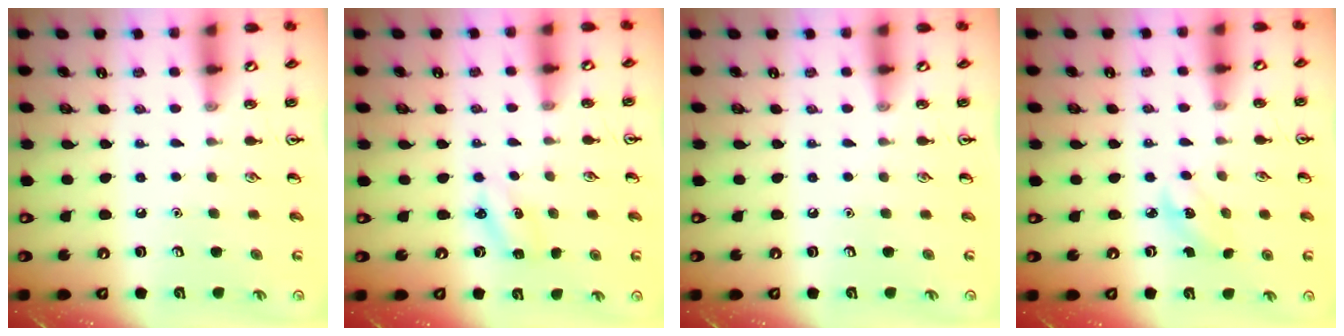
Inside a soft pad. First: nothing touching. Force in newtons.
{"total": 3.2, "press": 3.0, "slide": 1.1}
{"total": 0.0}
{"total": 2.9, "press": 2.8, "slide": 0.9}